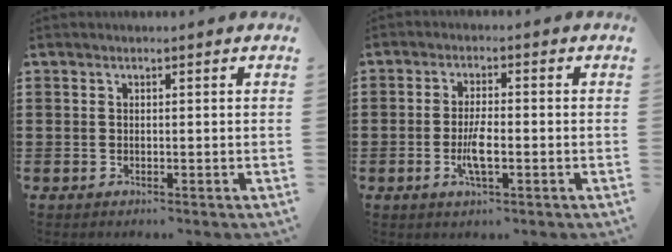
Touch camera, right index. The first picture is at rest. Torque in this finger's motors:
{"motor_torque": [2.14, 0.00, 0.17, 0.05]}